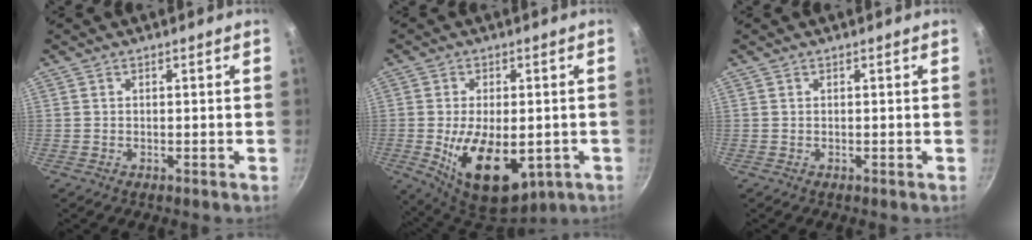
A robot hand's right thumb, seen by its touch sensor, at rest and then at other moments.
{"total": 16.0, "force": [-3.5, 8.9, 12.8], "torque": [-0.189, -0.008, -0.037]}
{"total": 0.0}